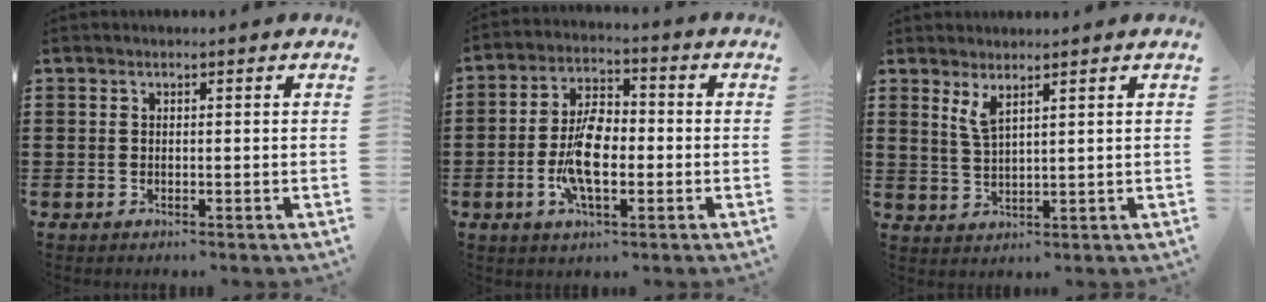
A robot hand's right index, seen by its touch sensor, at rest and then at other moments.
{"total": 8.9, "force": [-1.9, 4.1, 7.7], "torque": [-0.170, -0.002, -0.040]}
{"total": 2.9, "force": [2.1, 0.6, 1.9], "torque": [-0.043, 0.002, 0.038]}